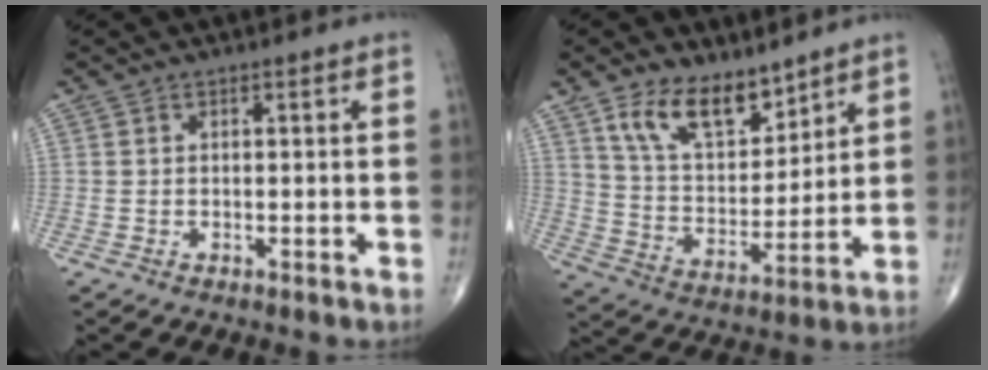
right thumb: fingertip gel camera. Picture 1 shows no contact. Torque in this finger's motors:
{"motor_torque": [-1.01, 1.20, 0.33, 0.57, 0.07]}